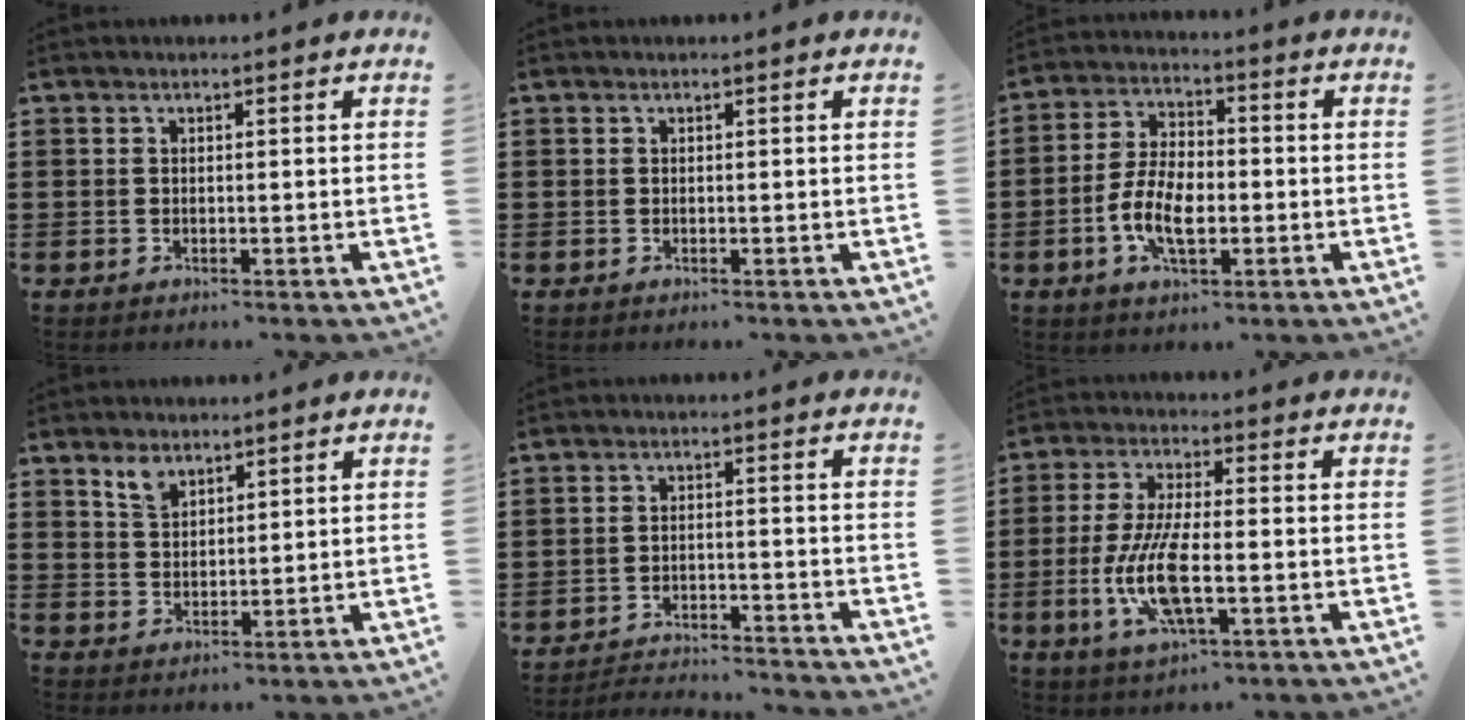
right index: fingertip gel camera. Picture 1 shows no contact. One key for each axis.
{"total": 0.0}
{"total": 7.9, "fx": -2.2, "fy": 4.0, "fz": 6.4, "tx": -0.144, "ty": 0.000, "tz": -0.046}
{"total": 3.5, "fx": 2.6, "fy": 1.8, "fz": 1.4, "tx": -0.027, "ty": 0.002, "tz": 0.048}
{"total": 3.1, "fx": -3.1, "fy": 0.1, "fz": 0.4, "tx": -0.013, "ty": 0.002, "tz": -0.067}
{"total": 10.4, "fx": -2.7, "fy": 3.4, "fz": 9.4, "tx": -0.209, "ty": -0.014, "tz": -0.052}